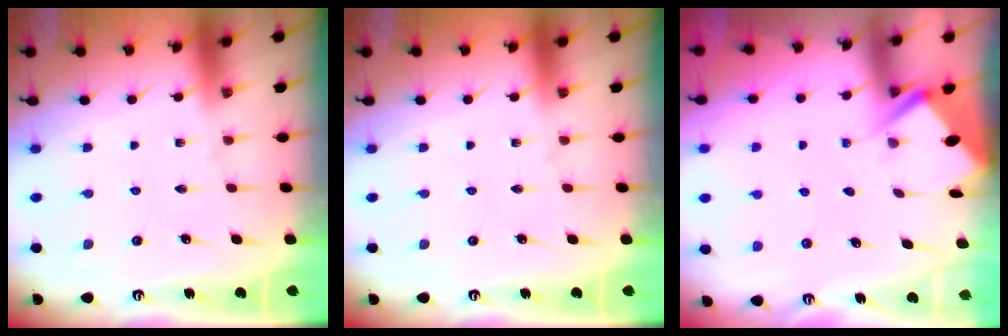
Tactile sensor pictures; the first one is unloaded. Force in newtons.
{"total": 0.0}
{"total": 3.0, "press": 2.9, "slide": 0.4}